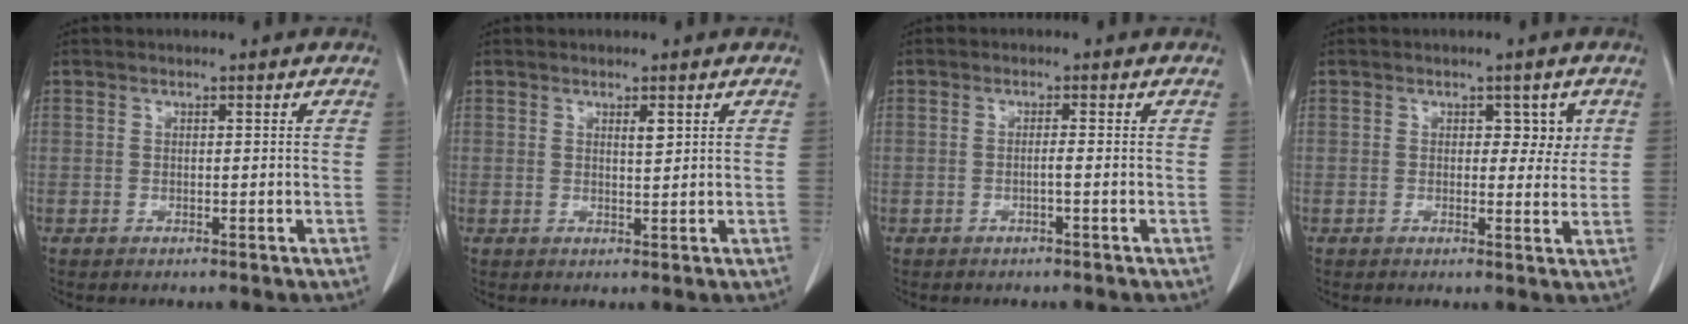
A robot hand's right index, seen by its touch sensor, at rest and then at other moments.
{"total": 1.4, "force": [0.7, 0.2, 1.2], "torque": [-0.021, -0.005, 0.011]}
{"total": 0.9, "force": [-0.3, -0.2, 0.8], "torque": [-0.016, 0.001, -0.005]}
{"total": 3.2, "force": [1.1, 1.9, 2.3], "torque": [-0.019, 0.001, 0.011]}